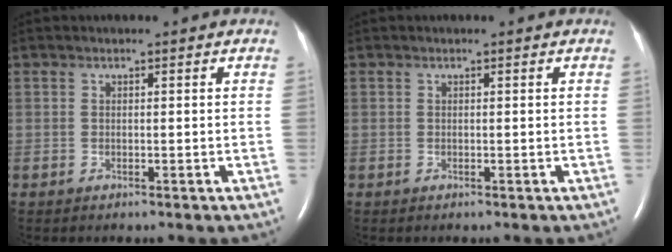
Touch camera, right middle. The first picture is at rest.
{"total": 0.0}